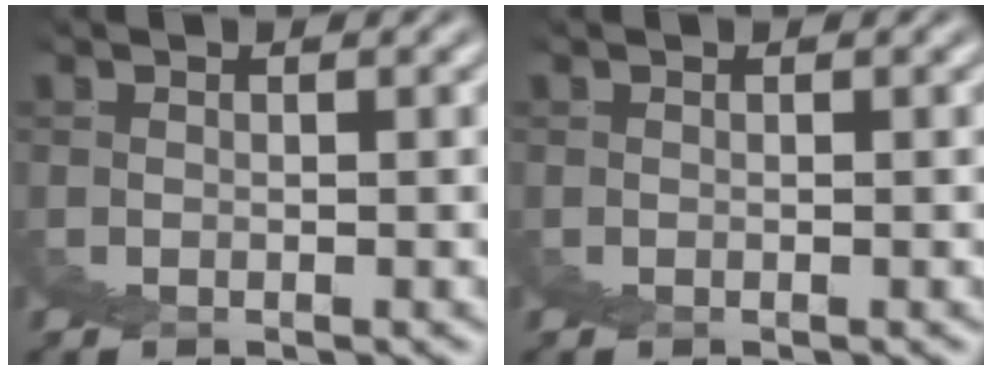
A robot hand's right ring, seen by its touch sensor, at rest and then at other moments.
{"total": 0.0}